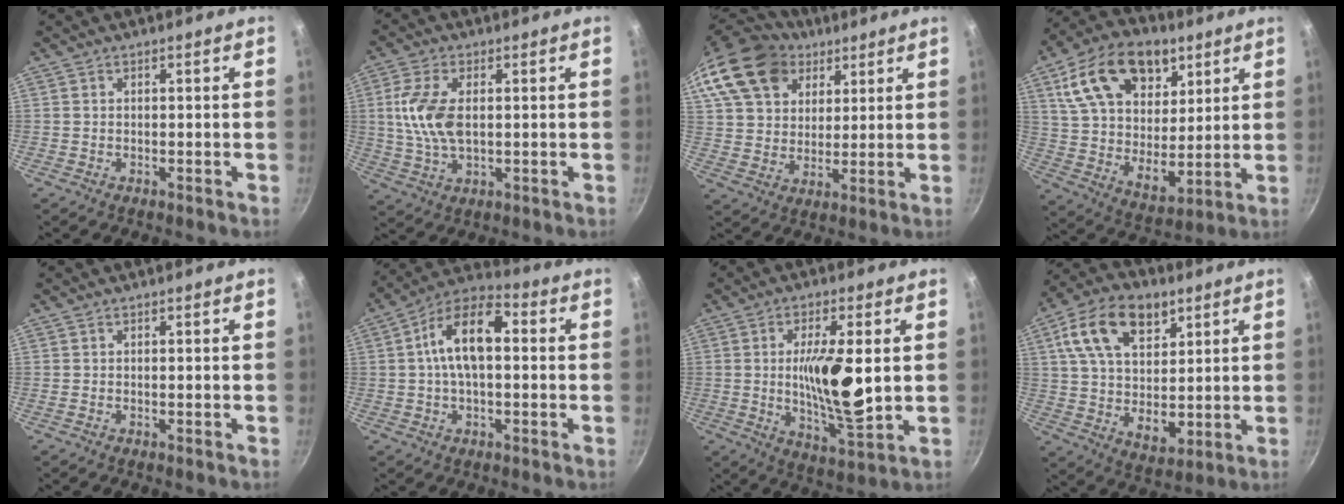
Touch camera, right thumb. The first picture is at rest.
{"total": 9.5, "force": [1.1, 5.1, 8.0], "torque": [-0.160, 0.000, 0.022]}
{"total": 22.0, "force": [11.7, 15.7, 10.1], "torque": [-0.206, 0.015, 0.216]}
{"total": 23.5, "force": [10.6, 15.0, 14.6], "torque": [-0.219, -0.025, 0.186]}
{"total": 0.0}
{"total": 13.0, "force": [1.4, 6.8, 11.0], "torque": [-0.175, 0.035, 0.008]}
{"total": 13.8, "force": [0.9, 4.3, 13.1], "torque": [-0.217, -0.019, 0.020]}
{"total": 19.4, "force": [8.0, 12.4, 12.6], "torque": [-0.186, -0.017, 0.140]}